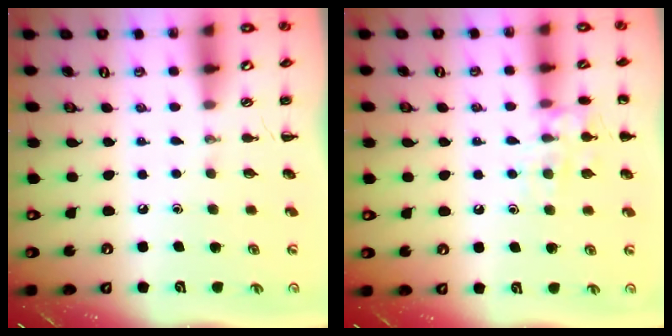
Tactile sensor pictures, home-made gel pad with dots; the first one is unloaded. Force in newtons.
{"total": 10.4, "press": 10.3, "slide": 0.5}